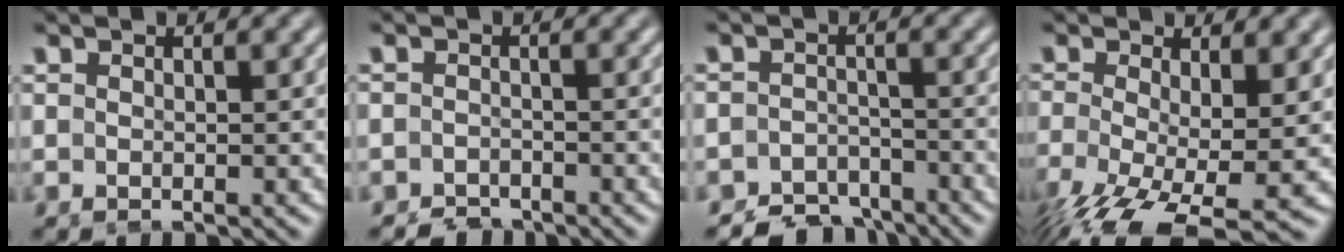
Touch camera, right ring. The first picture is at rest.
{"total": 3.5, "force": [-3.3, 1.2, -0.2], "torque": [0.006, -0.022, -0.056]}
{"total": 7.2, "force": [-6.4, 3.3, 0.9], "torque": [0.012, -0.022, -0.113]}
{"total": 7.7, "force": [-5.4, 2.9, 4.8], "torque": [-0.105, -0.066, -0.060]}